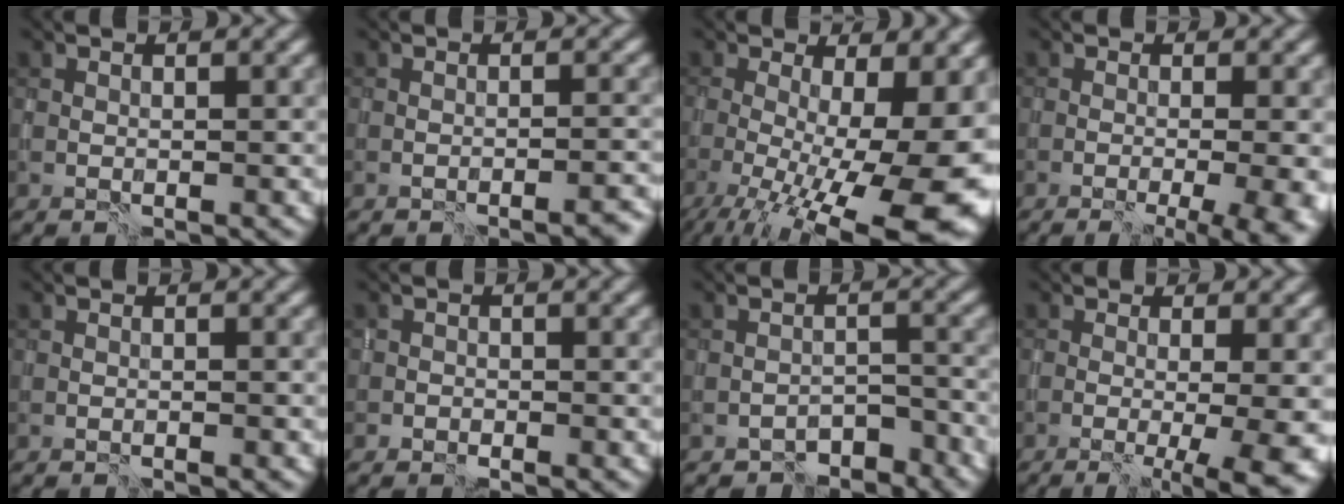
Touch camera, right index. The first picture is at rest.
{"total": 1.7, "force": [-1.2, 0.2, 1.2], "torque": [-0.011, -0.006, -0.021]}
{"total": 16.8, "force": [-4.2, 6.2, 15.0], "torque": [-0.203, -0.039, -0.041]}
{"total": 7.7, "force": [-1.9, 3.2, 6.7], "torque": [-0.039, -0.003, -0.018]}
{"total": 0.5, "force": [-0.5, 0.1, 0.2], "torque": [-0.003, -0.002, -0.009]}
{"total": 1.2, "force": [-0.8, 0.9, 0.0], "torque": [0.006, -0.005, -0.016]}
{"total": 3.7, "force": [-3.5, 1.2, 0.4], "torque": [0.004, -0.003, -0.054]}
{"total": 8.7, "force": [-2.0, 2.9, 8.0], "torque": [-0.070, -0.009, -0.025]}